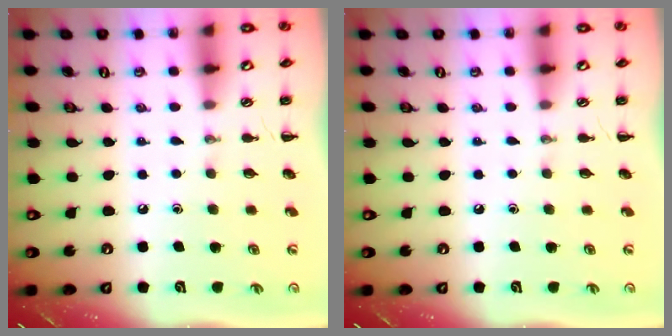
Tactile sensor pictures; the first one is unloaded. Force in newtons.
{"total": 0.0}